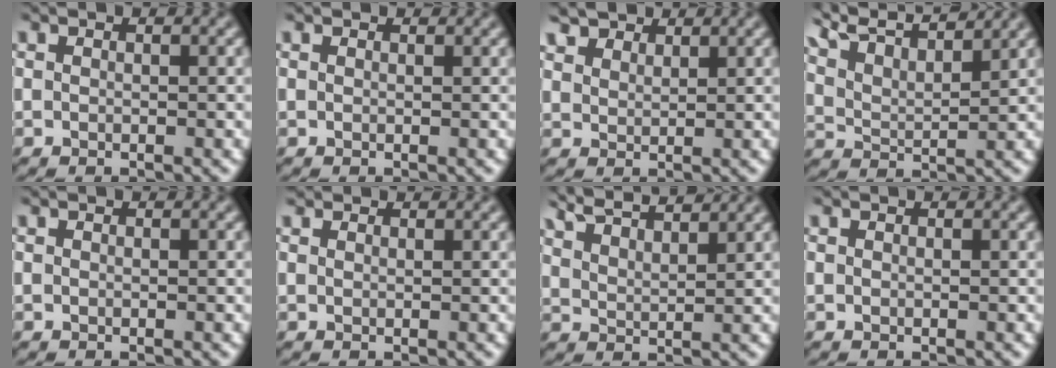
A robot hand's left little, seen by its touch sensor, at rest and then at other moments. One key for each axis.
{"total": 0.5, "fx": 0.5, "fy": 0.1, "fz": 0.0, "tx": -0.007, "ty": 0.006, "tz": 0.011}
{"total": 4.7, "fx": 3.6, "fy": 2.5, "fz": 1.8, "tx": -0.080, "ty": 0.006, "tz": 0.067}
{"total": 7.5, "fx": 6.7, "fy": 0.3, "fz": 3.4, "tx": -0.083, "ty": 0.018, "tz": 0.091}
{"total": 0.0}
{"total": 1.0, "fx": 0.9, "fy": 0.4, "fz": 0.1, "tx": -0.010, "ty": 0.006, "tz": 0.017}
{"total": 6.7, "fx": 5.9, "fy": 0.9, "fz": 3.1, "tx": -0.077, "ty": 0.018, "tz": 0.081}
{"total": 0.0}